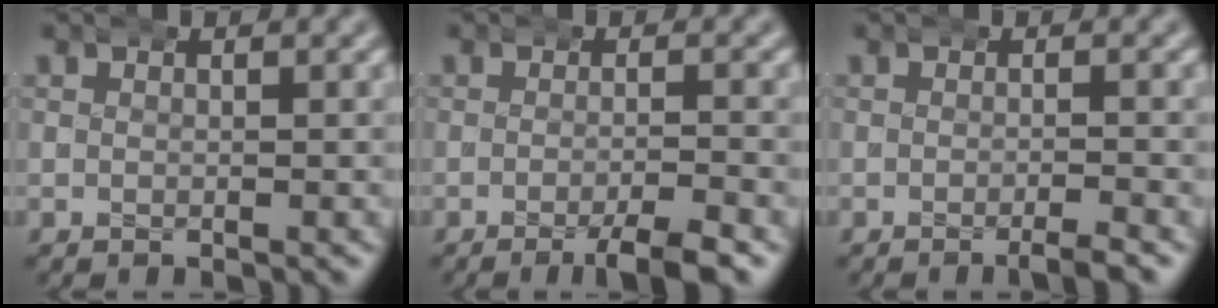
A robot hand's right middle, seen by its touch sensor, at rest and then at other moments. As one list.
[{"total": 3.4, "force": [-2.0, 0.3, 2.7], "torque": [-0.038, 0.004, -0.040]}, {"total": 1.6, "force": [-1.1, -0.2, 1.2], "torque": [-0.018, 0.009, -0.026]}]